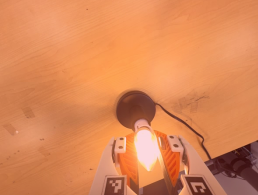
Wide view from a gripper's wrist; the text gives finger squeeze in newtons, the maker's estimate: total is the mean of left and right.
{"total": 16.1, "left": 15.2, "right": 17.0}